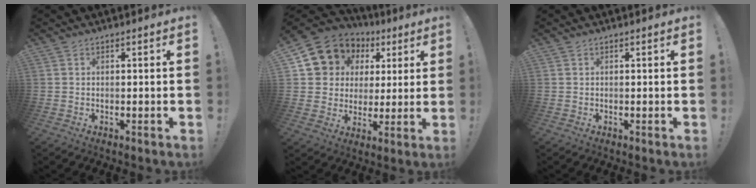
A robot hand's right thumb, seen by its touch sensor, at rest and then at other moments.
{"total": 10.9, "force": [5.1, 9.2, 2.6], "torque": [-0.040, -0.036, 0.109]}
{"total": 0.0}